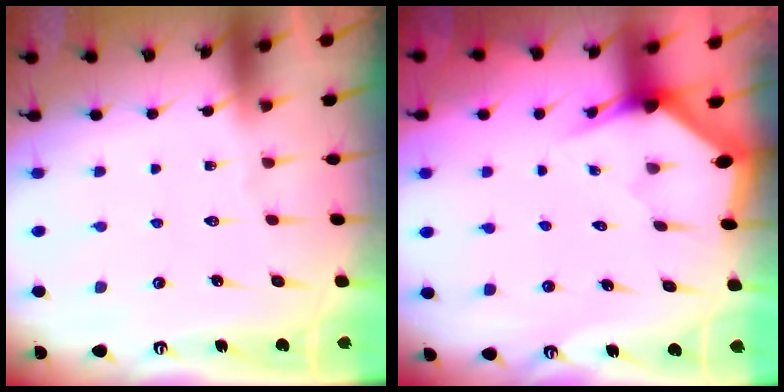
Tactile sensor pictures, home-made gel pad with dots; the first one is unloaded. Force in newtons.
{"total": 2.7, "press": 2.7, "slide": 0.1}